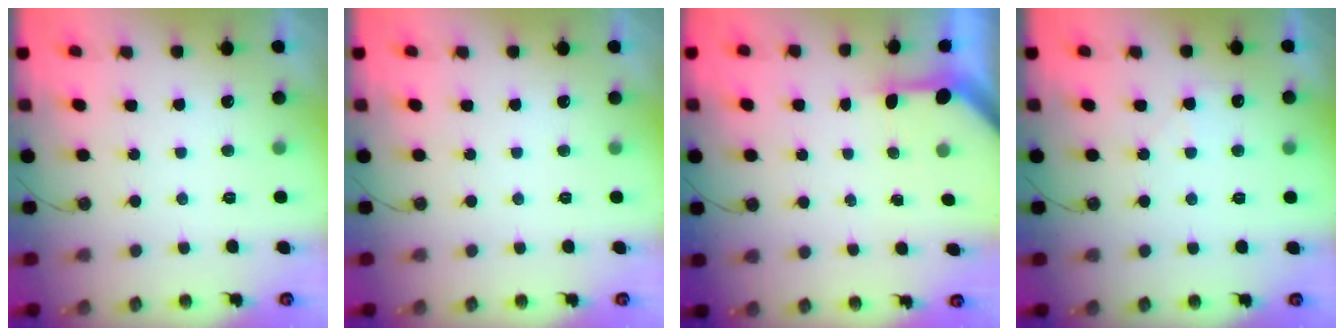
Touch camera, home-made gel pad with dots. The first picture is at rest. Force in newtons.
{"total": 0.0}
{"total": 3.2, "press": 3.2, "slide": 0.3}
{"total": 4.9, "press": 4.8, "slide": 0.8}